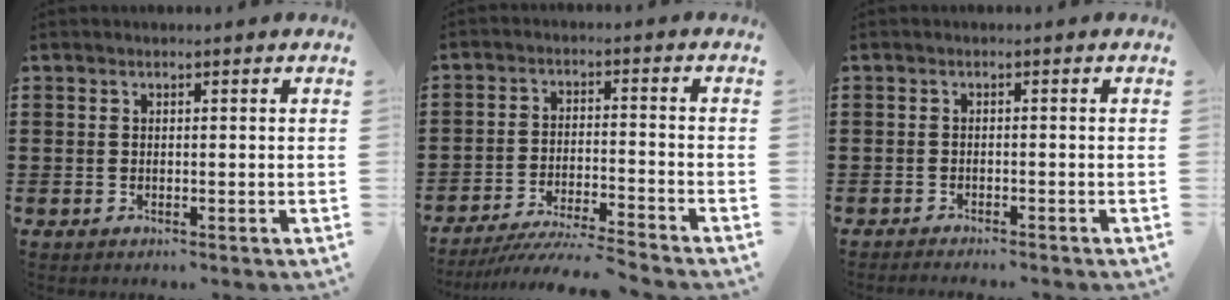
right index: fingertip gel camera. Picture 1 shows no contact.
{"total": 5.4, "force": [-5.1, -0.6, 1.7], "torque": [-0.036, -0.018, -0.101]}
{"total": 1.2, "force": [-1.1, -0.2, 0.1], "torque": [-0.005, -0.003, -0.022]}